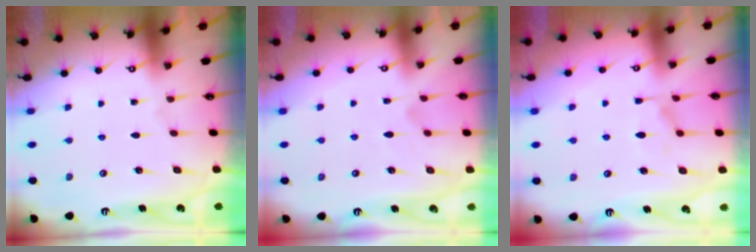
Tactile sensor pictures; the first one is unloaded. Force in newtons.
{"total": 2.4, "press": 2.2, "slide": 1.1}
{"total": 1.4, "press": 0.3, "slide": 1.4}